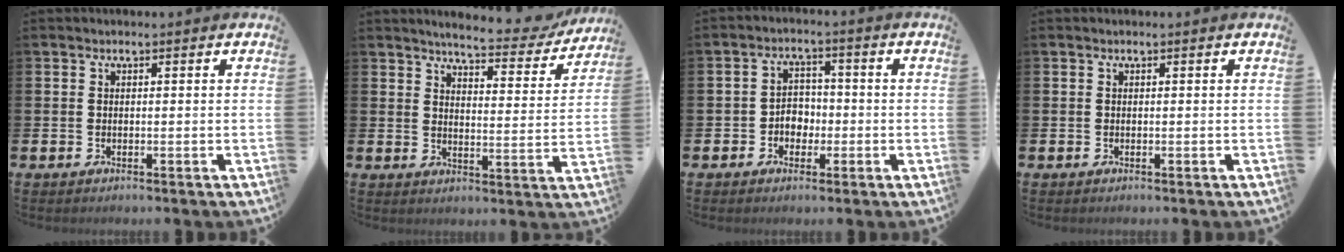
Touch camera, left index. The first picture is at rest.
{"total": 5.2, "force": [4.9, 0.7, 1.5], "torque": [-0.039, -0.036, 0.079]}
{"total": 3.4, "force": [-1.2, 2.8, 1.5], "torque": [-0.027, 0.007, -0.030]}
{"total": 0.0}